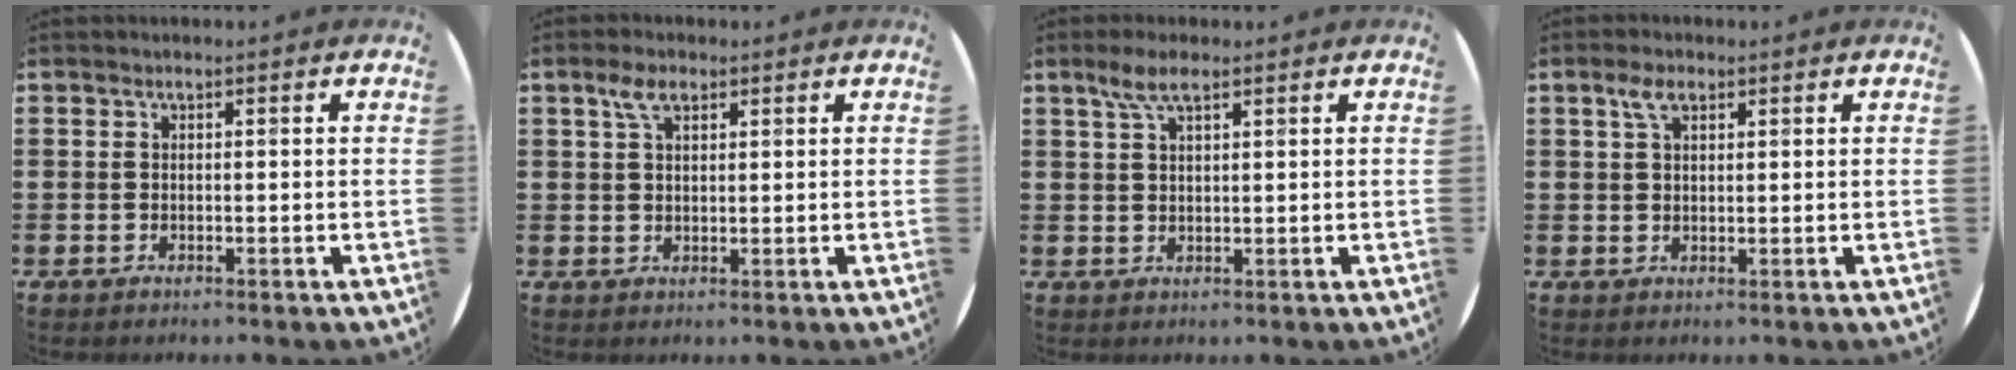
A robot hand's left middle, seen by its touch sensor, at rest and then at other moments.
{"total": 3.3, "force": [2.1, 1.6, 2.0], "torque": [-0.044, 0.008, 0.038]}
{"total": 3.8, "force": [2.4, 1.1, 2.7], "torque": [-0.059, 0.006, 0.043]}
{"total": 2.9, "force": [1.8, 1.4, 1.8], "torque": [-0.033, 0.004, 0.030]}